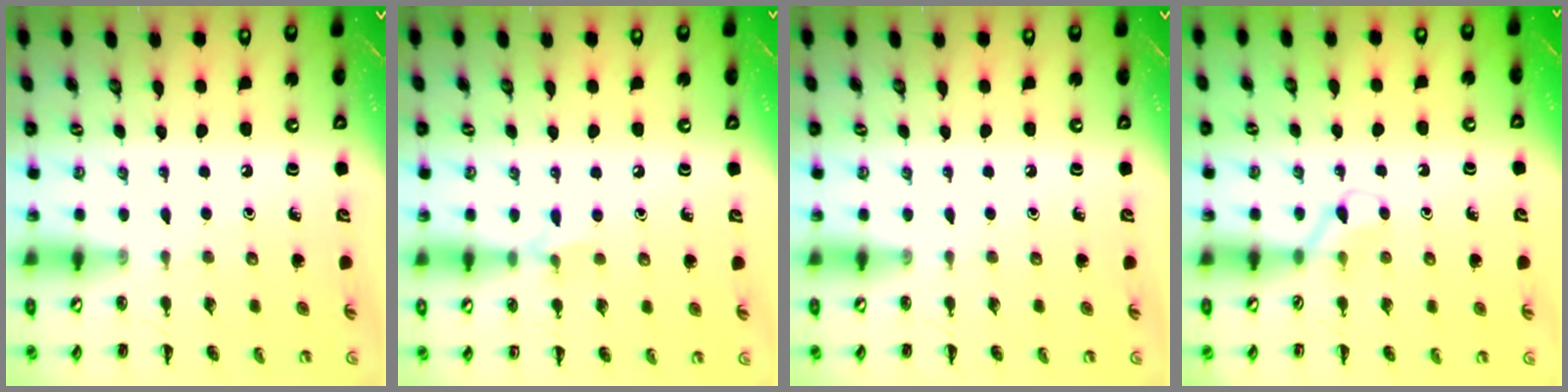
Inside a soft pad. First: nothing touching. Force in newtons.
{"total": 5.7, "press": 5.4, "slide": 1.9}
{"total": 0.0}
{"total": 3.9, "press": 3.6, "slide": 1.4}